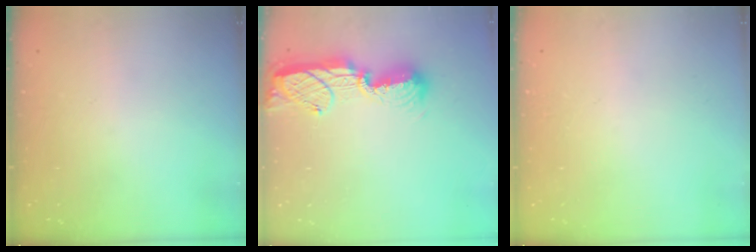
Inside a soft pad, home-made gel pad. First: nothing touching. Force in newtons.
{"total": 12.5, "press": 12.4, "slide": 1.0}
{"total": 0.0}